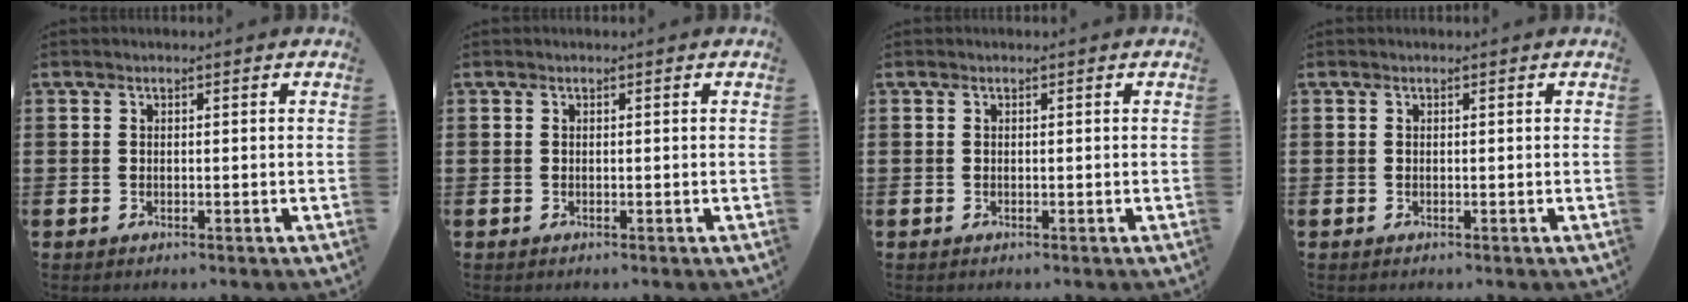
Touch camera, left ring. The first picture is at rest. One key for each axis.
{"total": 0.0}
{"total": 0.0}
{"total": 0.0}